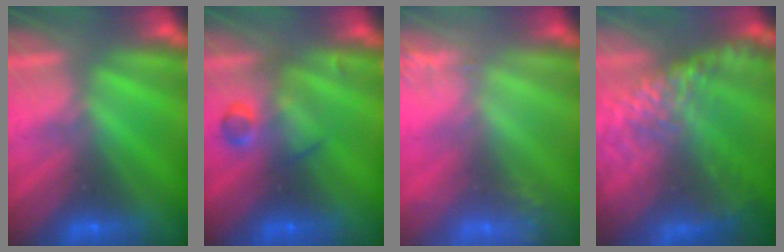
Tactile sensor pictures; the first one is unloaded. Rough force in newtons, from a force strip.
{"total": 2.8}
{"total": 2.5}
{"total": 7.5}